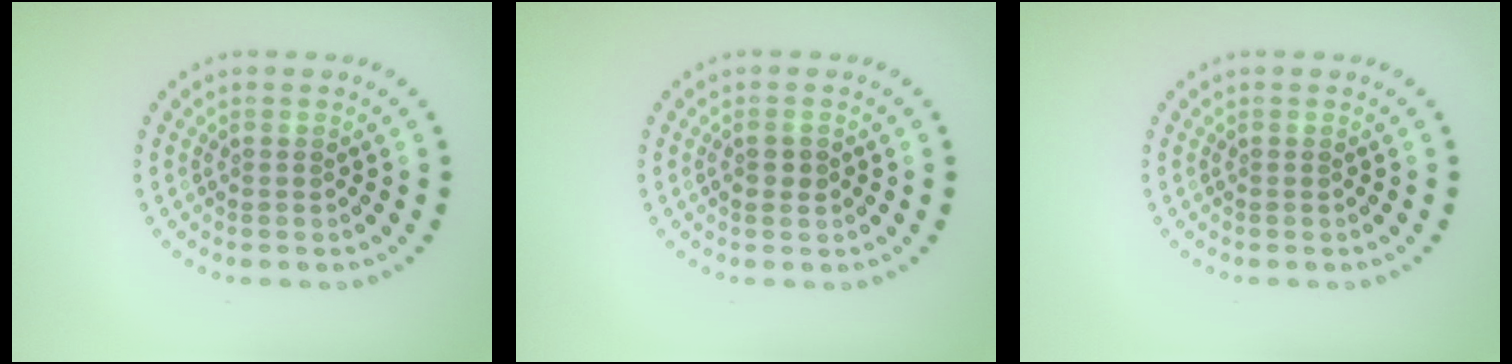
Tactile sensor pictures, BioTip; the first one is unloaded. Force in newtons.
{"total": 1.2, "press": 1.2, "slide": 0.2}
{"total": 0.0}